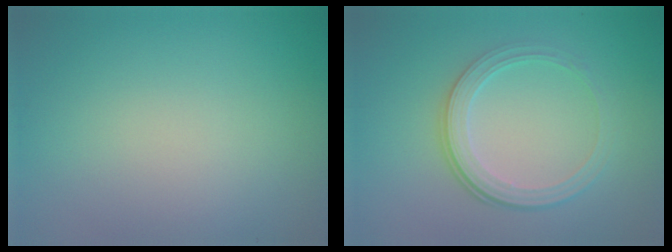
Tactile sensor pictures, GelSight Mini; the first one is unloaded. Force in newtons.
{"total": 4.2, "press": 2.9, "slide": 3.0}